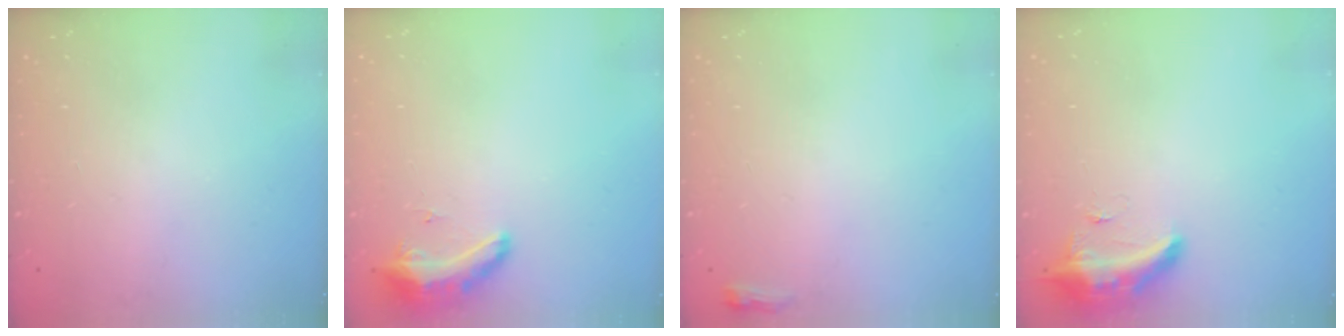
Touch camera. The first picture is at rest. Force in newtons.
{"total": 8.7, "press": 8.5, "slide": 1.6}
{"total": 3.5, "press": 3.4, "slide": 0.8}
{"total": 12.6, "press": 10.6, "slide": 6.9}